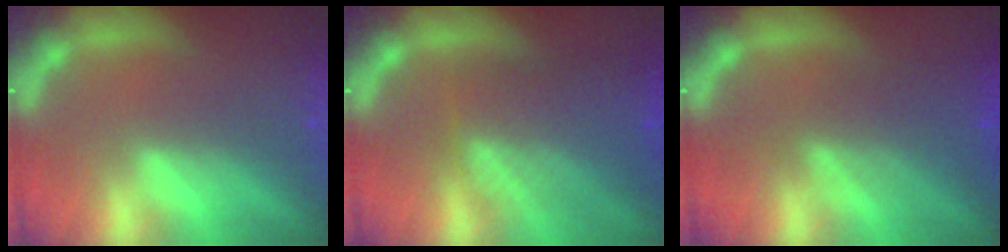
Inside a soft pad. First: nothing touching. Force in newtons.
{"total": 8.1}
{"total": 5.1}